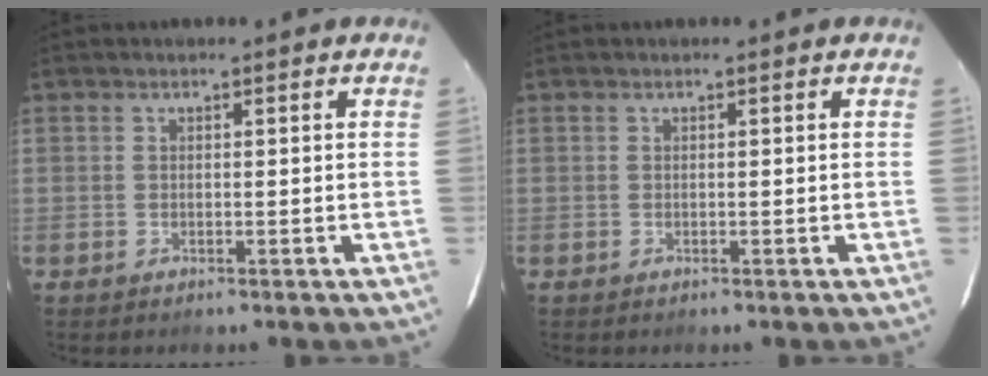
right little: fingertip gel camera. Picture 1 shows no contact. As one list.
[{"total": 0.0}]